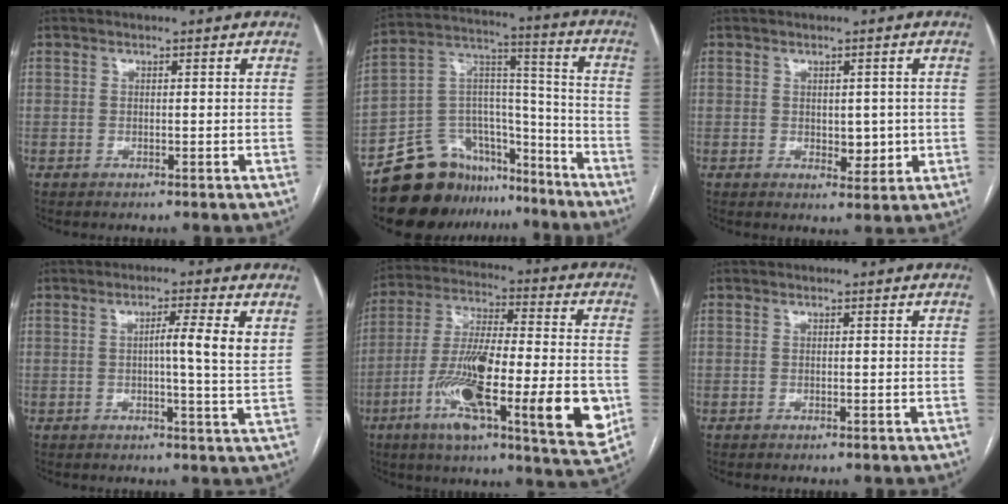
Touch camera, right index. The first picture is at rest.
{"total": 16.8, "force": [-13.7, 8.7, 4.1], "torque": [-0.058, 0.078, -0.230]}
{"total": 3.8, "force": [0.0, 2.3, 3.0], "torque": [-0.036, -0.002, 0.008]}
{"total": 5.8, "force": [1.5, -0.4, 5.6], "torque": [-0.083, -0.001, 0.017]}
{"total": 23.2, "force": [-6.8, 3.9, 21.8], "torque": [-0.331, -0.015, -0.104]}
{"total": 0.0}